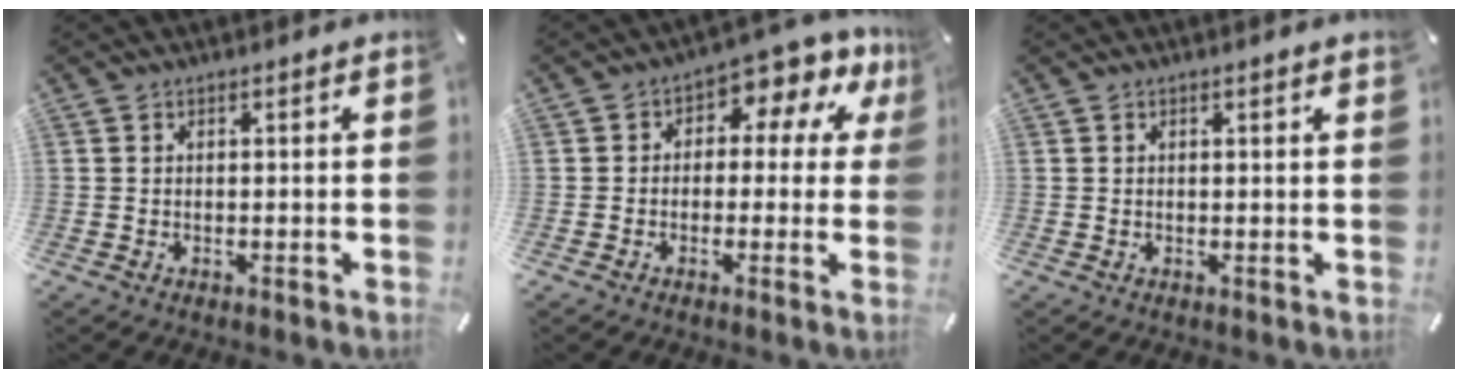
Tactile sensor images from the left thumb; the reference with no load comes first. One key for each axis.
{"total": 7.6, "fx": 2.2, "fy": 4.8, "fz": 5.5, "tx": -0.080, "ty": -0.011, "tz": 0.034}
{"total": 0.6, "fx": 0.3, "fy": 0.0, "fz": 0.5, "tx": -0.008, "ty": 0.000, "tz": 0.006}